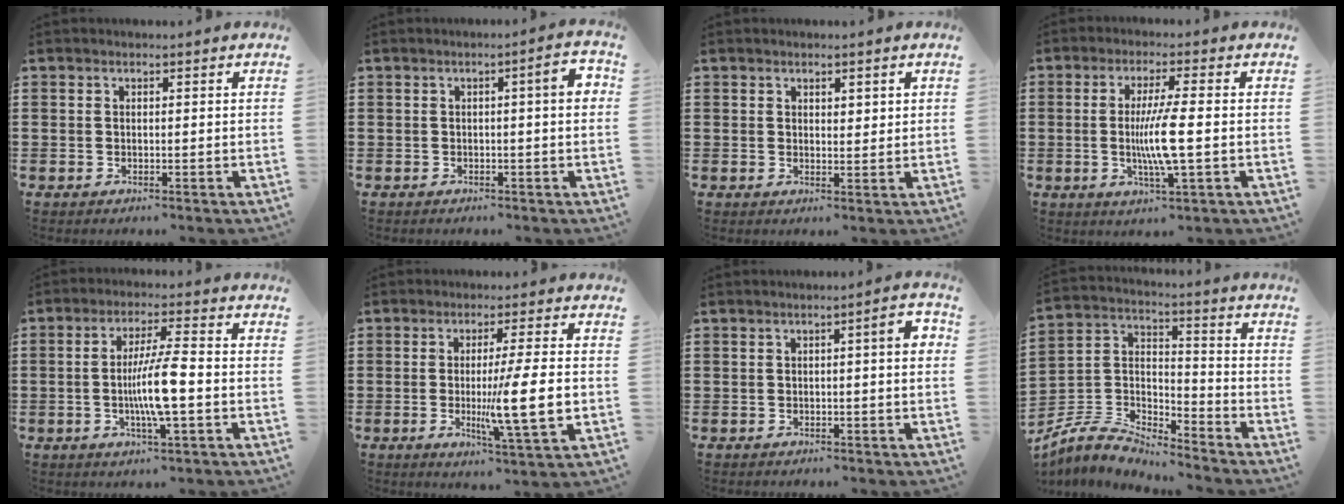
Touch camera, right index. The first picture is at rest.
{"total": 3.6, "force": [0.1, 0.5, 3.6], "torque": [-0.049, -0.003, -0.005]}
{"total": 1.5, "force": [1.3, 0.7, 0.5], "torque": [-0.010, 0.006, 0.023]}
{"total": 7.4, "force": [-0.7, 0.6, 7.4], "torque": [-0.142, -0.013, -0.019]}
{"total": 8.0, "force": [-1.7, 0.7, 7.8], "torque": [-0.146, -0.007, -0.036]}
{"total": 10.4, "force": [-1.2, 0.6, 10.3], "torque": [-0.180, -0.021, -0.025]}
{"total": 3.4, "force": [-0.2, 0.5, 3.4], "torque": [-0.053, 0.001, -0.007]}
{"total": 6.8, "force": [-6.3, 1.8, 1.7], "torque": [-0.057, 0.000, -0.132]}